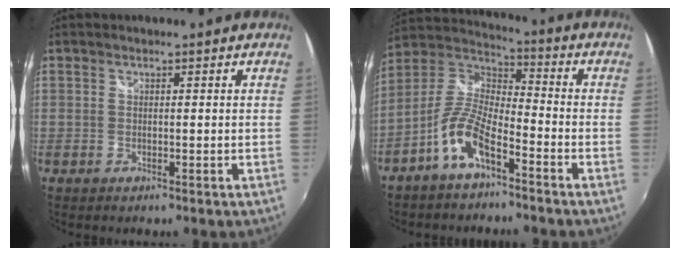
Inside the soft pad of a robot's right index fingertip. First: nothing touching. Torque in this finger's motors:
{"motor_torque": [1.17, -0.59, 0.53, 0.13]}